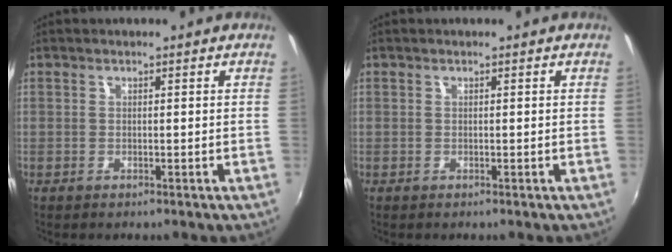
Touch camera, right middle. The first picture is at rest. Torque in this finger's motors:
{"motor_torque": [0.00, 0.00, 0.00, 0.00]}